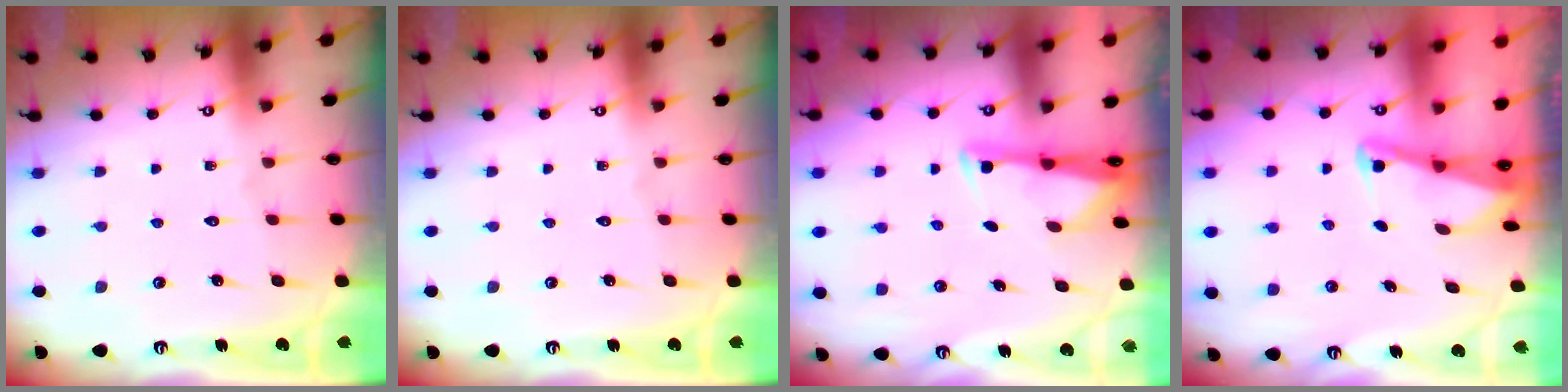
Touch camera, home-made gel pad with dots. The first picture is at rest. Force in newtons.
{"total": 0.0}
{"total": 3.0, "press": 2.9, "slide": 0.4}
{"total": 2.0, "press": 2.0, "slide": 0.3}